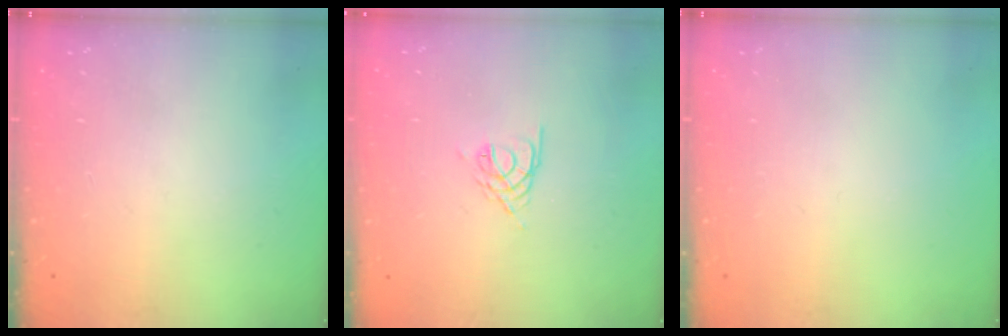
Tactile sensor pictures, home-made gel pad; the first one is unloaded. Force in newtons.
{"total": 3.4, "press": 3.4, "slide": 0.6}
{"total": 0.0}